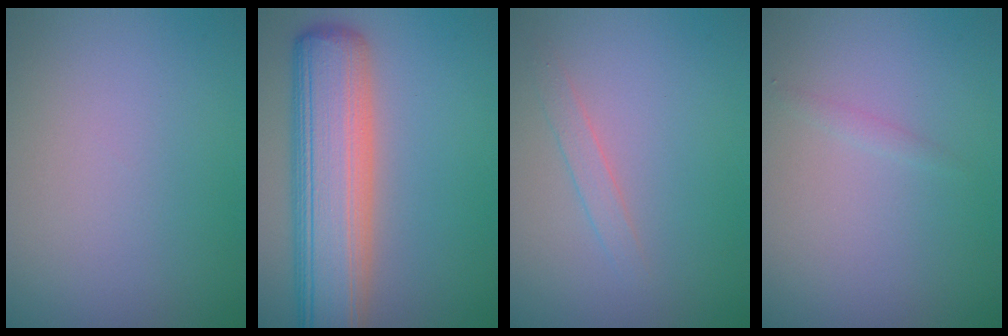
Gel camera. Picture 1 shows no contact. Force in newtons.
{"total": 10.5, "press": 10.4, "slide": 0.9}
{"total": 1.3, "press": 1.3, "slide": 0.0}
{"total": 0.6, "press": 0.6, "slide": 0.0}